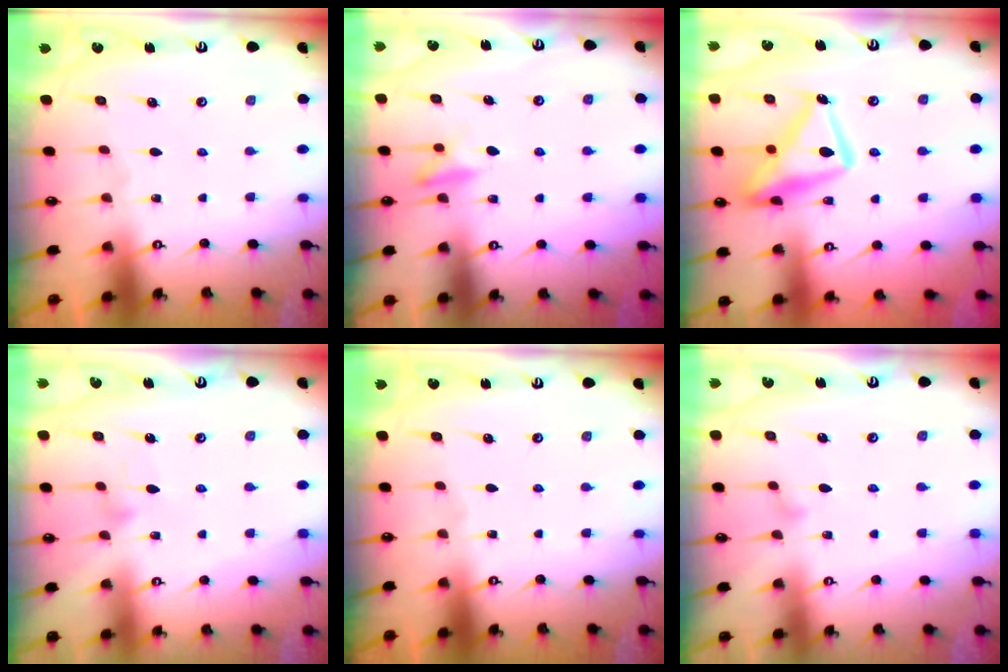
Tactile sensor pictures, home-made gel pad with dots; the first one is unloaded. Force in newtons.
{"total": 8.7, "press": 8.6, "slide": 1.4}
{"total": 16.2, "press": 16.1, "slide": 1.5}
{"total": 4.5, "press": 4.5, "slide": 0.3}
{"total": 0.0}
{"total": 7.0, "press": 7.0, "slide": 0.4}